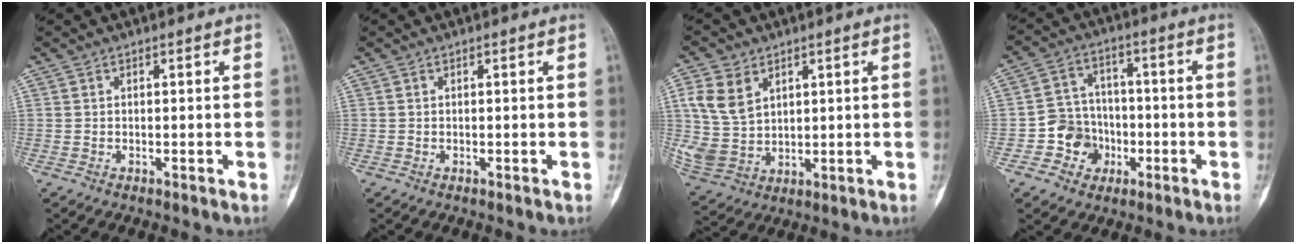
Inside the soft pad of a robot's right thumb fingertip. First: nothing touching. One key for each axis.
{"total": 0.0}
{"total": 9.8, "fx": 3.8, "fy": 7.0, "fz": 5.6, "tx": -0.103, "ty": -0.009, "tz": 0.092}
{"total": 8.6, "fx": -2.9, "fy": 7.8, "fz": 2.2, "tx": 0.013, "ty": 0.028, "tz": -0.051}